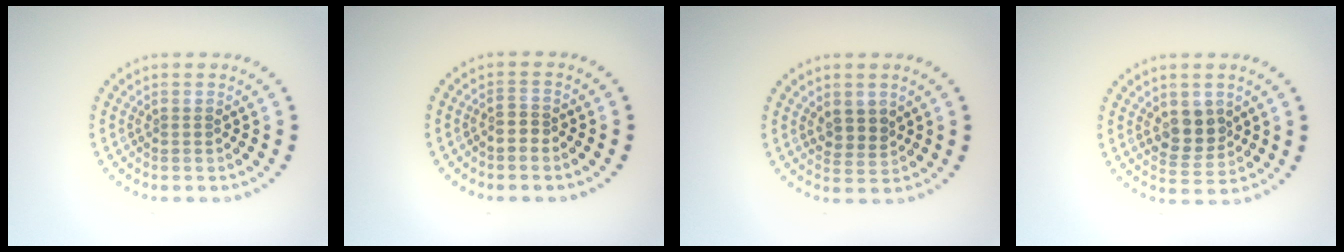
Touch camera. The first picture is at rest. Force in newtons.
{"total": 1.5, "press": 1.2, "slide": 0.9}
{"total": 2.2, "press": 2.0, "slide": 0.9}
{"total": 3.5, "press": 3.3, "slide": 0.9}